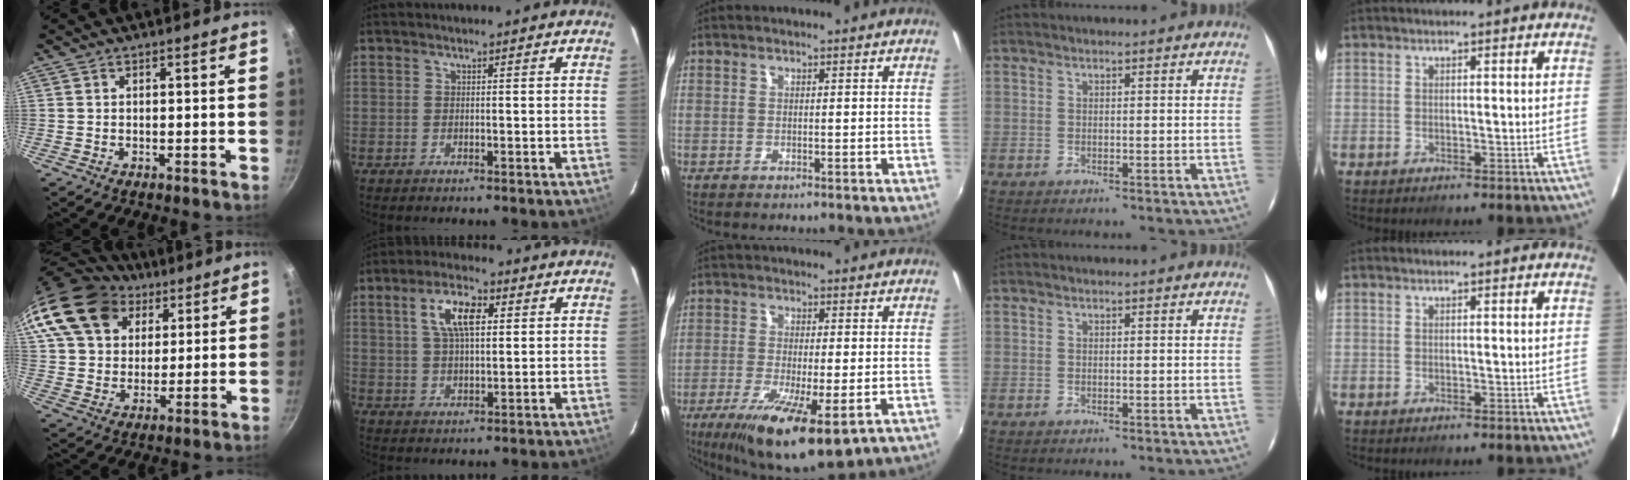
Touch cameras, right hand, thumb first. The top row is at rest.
{"thumb": {"total": 20.9, "force": [10.5, 15.0, 10.1], "torque": [-0.191, 0.006, 0.190]}, "index": {"total": 8.1, "force": [2.7, 3.5, 6.8], "torque": [-0.126, 0.015, 0.049]}, "middle": {"total": 14.1, "force": [-7.4, 3.8, 11.4], "torque": [-0.223, -0.045, -0.118]}}